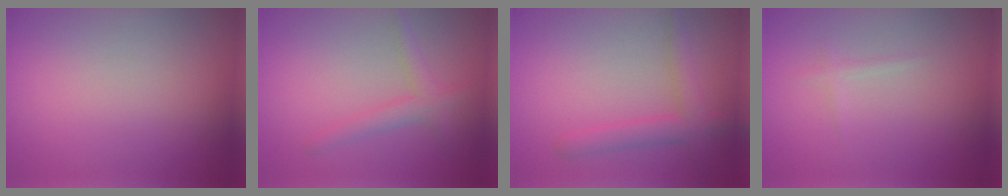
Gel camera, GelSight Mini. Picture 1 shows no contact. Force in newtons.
{"total": 2.2, "press": 2.2, "slide": 0.1}
{"total": 2.9, "press": 2.9, "slide": 0.2}
{"total": 0.7, "press": 0.7, "slide": 0.0}